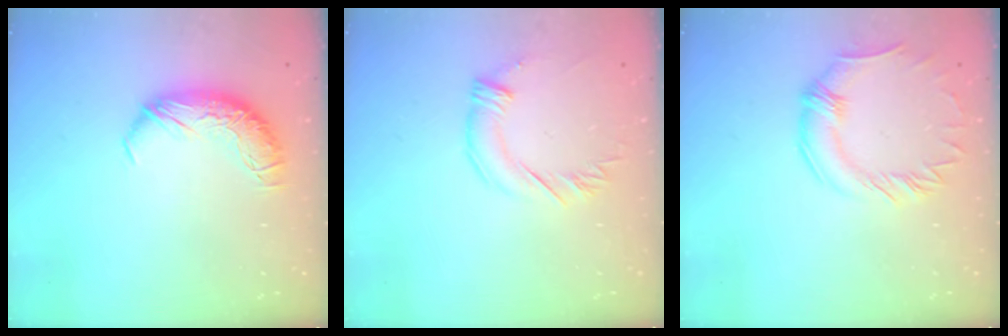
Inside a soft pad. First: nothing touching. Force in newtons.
{"total": 2.4, "press": 2.2, "slide": 1.0}
{"total": 1.5, "press": 1.3, "slide": 0.6}